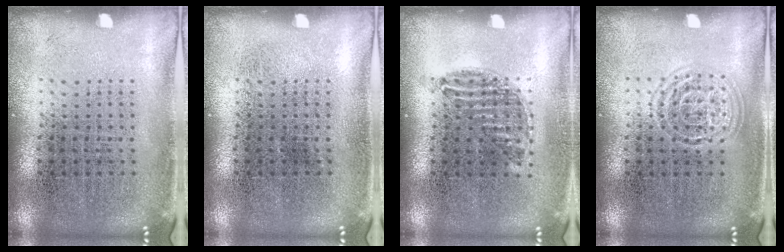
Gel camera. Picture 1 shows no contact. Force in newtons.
{"total": 0.0}
{"total": 0.9, "press": 0.8, "slide": 0.5}
{"total": 1.3, "press": 1.3, "slide": 0.1}